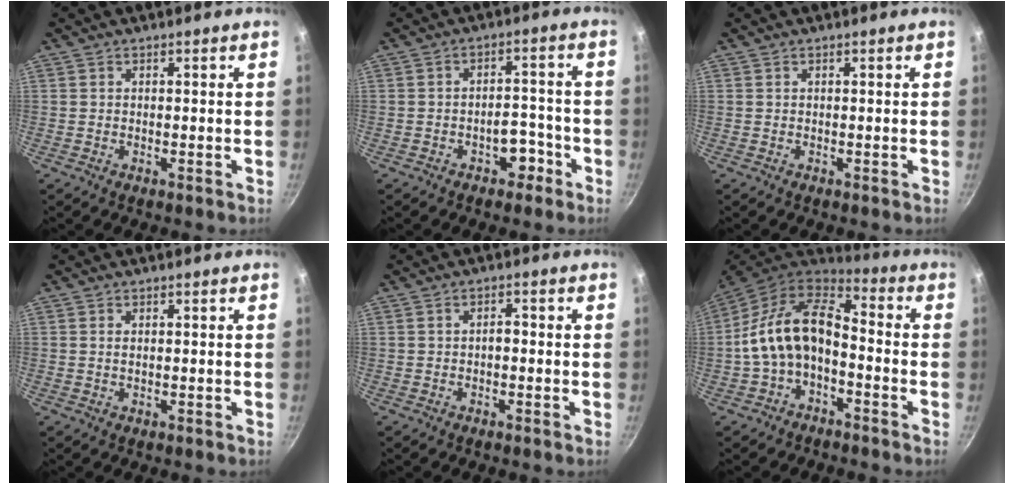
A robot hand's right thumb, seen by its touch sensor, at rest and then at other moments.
{"total": 5.2, "force": [-2.8, 3.3, 2.9], "torque": [-0.019, 0.036, -0.043]}
{"total": 0.0}
{"total": 0.7, "force": [0.2, 0.3, 0.6], "torque": [-0.014, 0.001, 0.004]}
{"total": 1.6, "force": [-0.3, 0.9, 1.2], "torque": [-0.014, 0.009, -0.007]}
{"total": 15.4, "force": [-2.6, 9.3, 12.1], "torque": [-0.212, 0.058, -0.057]}